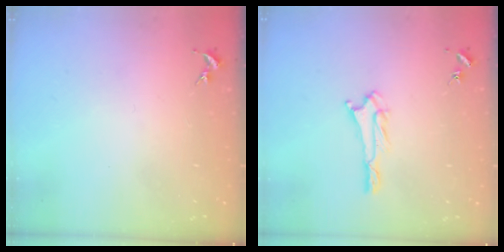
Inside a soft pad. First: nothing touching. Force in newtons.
{"total": 1.7, "press": 1.7, "slide": 0.2}